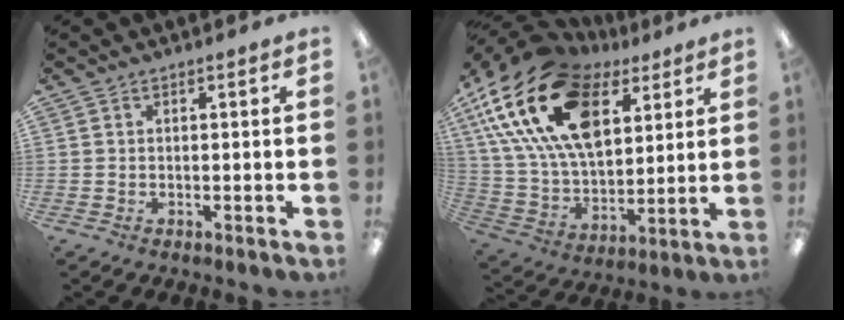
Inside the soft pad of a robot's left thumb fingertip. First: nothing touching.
{"total": 25.1, "force": [11.9, 14.5, 16.7], "torque": [-0.341, -0.046, 0.211]}